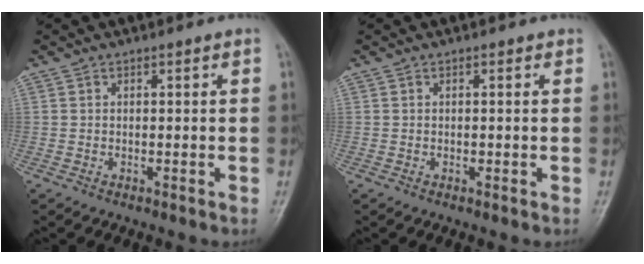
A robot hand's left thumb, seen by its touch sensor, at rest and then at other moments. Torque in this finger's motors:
{"motor_torque": [-0.02, -0.02, 0.06, 0.04, 0.00]}